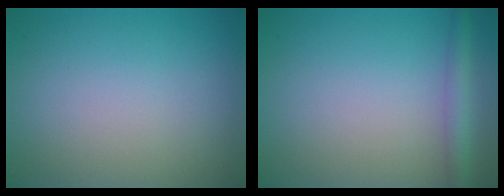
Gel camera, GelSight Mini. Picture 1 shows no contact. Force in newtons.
{"total": 2.4, "press": 2.4, "slide": 0.1}